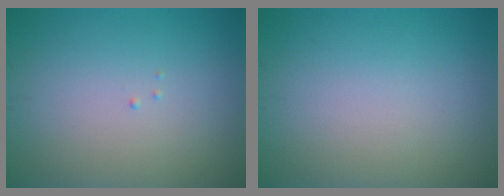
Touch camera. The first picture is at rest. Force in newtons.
{"total": 0.0}